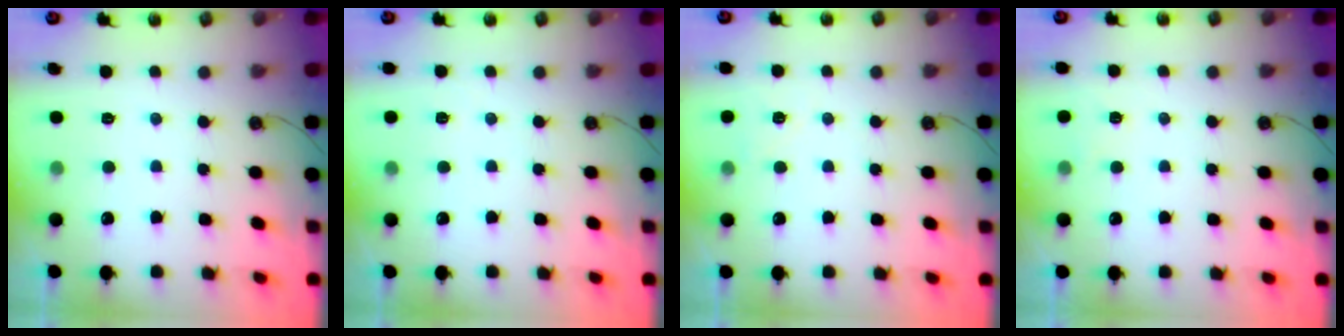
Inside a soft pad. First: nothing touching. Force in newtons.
{"total": 1.5, "press": 1.4, "slide": 0.4}
{"total": 8.7, "press": 2.9, "slide": 8.2}
{"total": 4.0, "press": 3.1, "slide": 2.5}